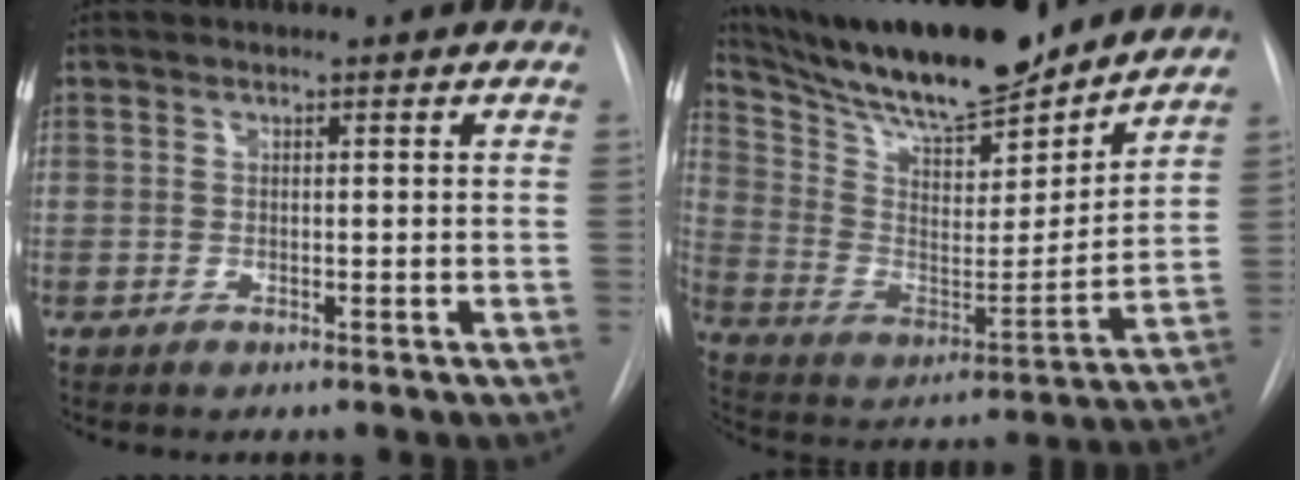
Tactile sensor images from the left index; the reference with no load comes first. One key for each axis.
{"total": 23.7, "fx": 20.8, "fy": 4.6, "fz": 10.5, "tx": -0.192, "ty": -0.007, "tz": 0.334}